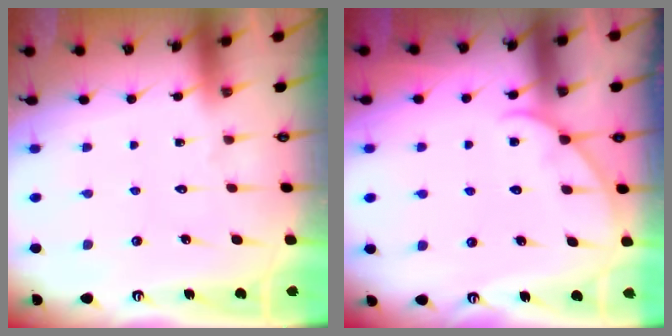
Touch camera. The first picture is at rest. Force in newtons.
{"total": 2.8, "press": 2.8, "slide": 0.3}